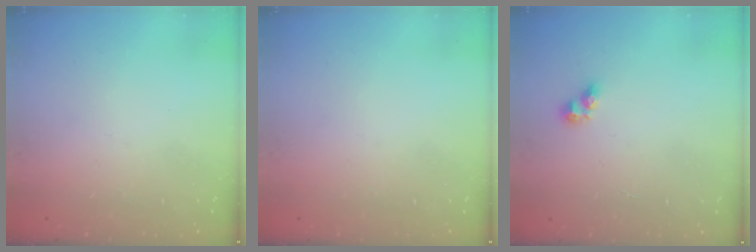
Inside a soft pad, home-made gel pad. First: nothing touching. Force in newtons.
{"total": 0.0}
{"total": 6.1, "press": 6.1, "slide": 0.7}